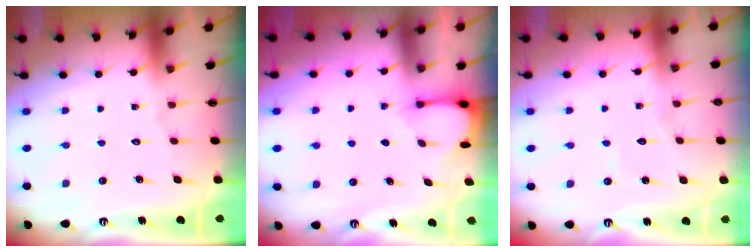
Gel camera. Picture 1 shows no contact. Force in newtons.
{"total": 3.1, "press": 3.1, "slide": 0.3}
{"total": 4.5, "press": 4.5, "slide": 0.3}